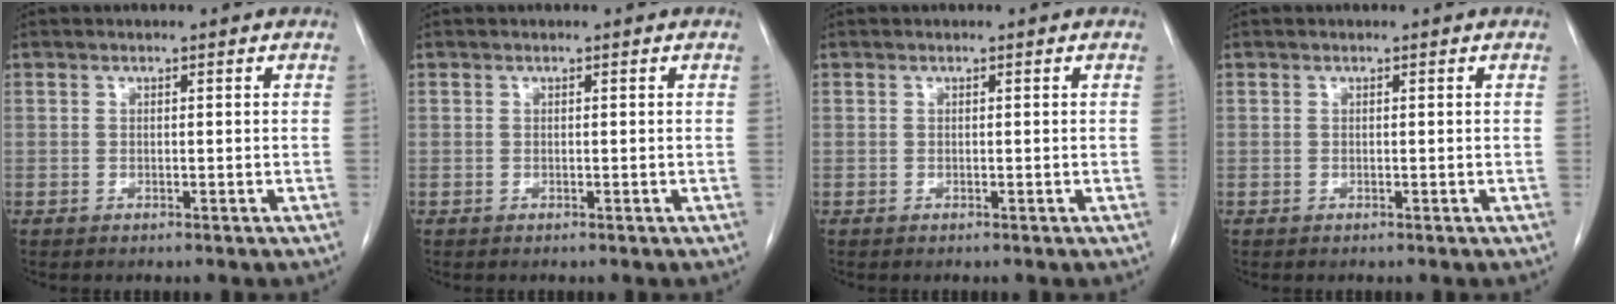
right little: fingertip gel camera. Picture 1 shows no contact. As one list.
[{"total": 0.0}, {"total": 0.0}, {"total": 0.0}]